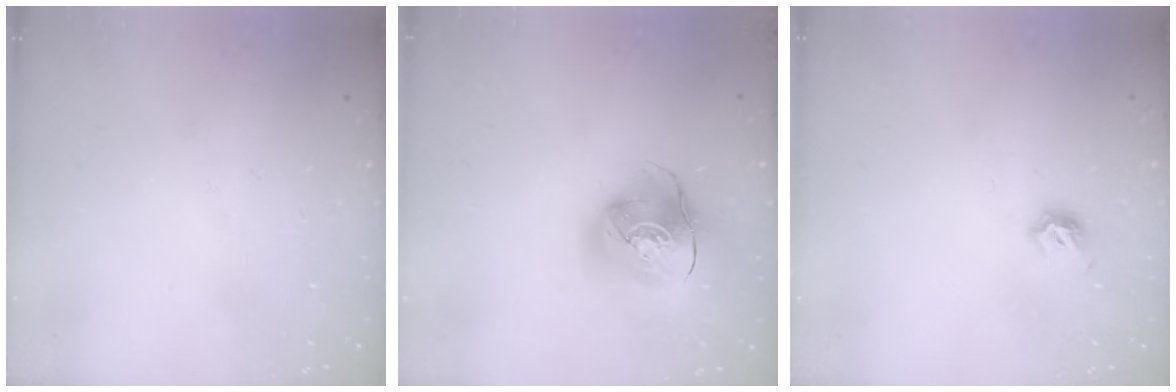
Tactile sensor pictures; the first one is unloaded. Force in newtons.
{"total": 15.6, "press": 15.5, "slide": 2.4}
{"total": 4.3, "press": 4.2, "slide": 1.2}